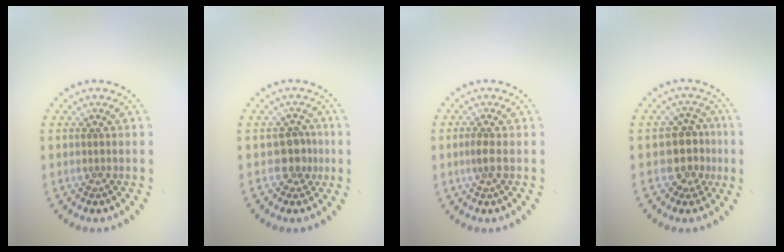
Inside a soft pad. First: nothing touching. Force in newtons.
{"total": 2.1, "press": 1.8, "slide": 1.2}
{"total": 1.0, "press": 0.9, "slide": 0.6}
{"total": 3.3, "press": 2.9, "slide": 1.7}